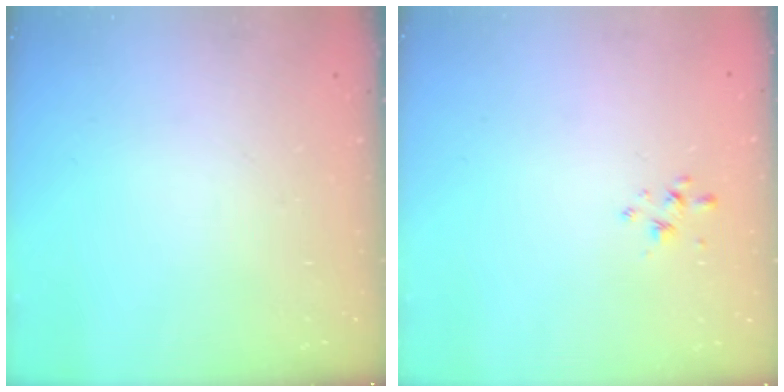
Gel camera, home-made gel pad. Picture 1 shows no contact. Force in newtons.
{"total": 2.7, "press": 2.5, "slide": 0.9}